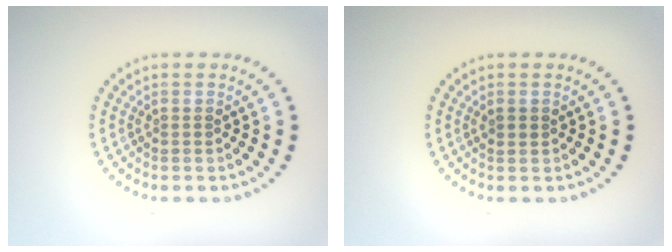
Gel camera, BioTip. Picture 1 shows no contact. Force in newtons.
{"total": 0.9, "press": 0.8, "slide": 0.3}